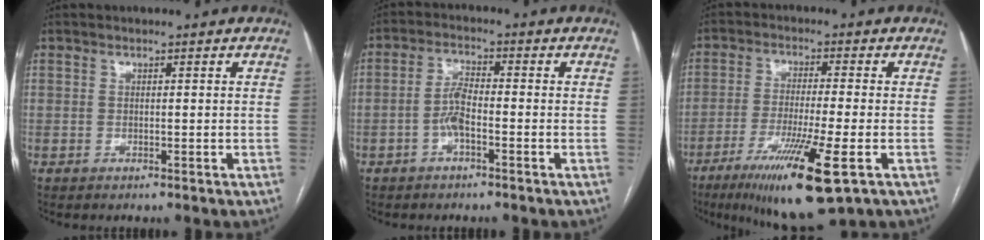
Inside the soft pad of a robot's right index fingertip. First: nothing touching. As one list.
[{"total": 3.9, "force": [-1.5, 1.0, 3.5], "torque": [-0.074, 0.010, -0.030]}, {"total": 13.9, "force": [-6.8, 0.6, 12.1], "torque": [-0.218, -0.040, -0.110]}]